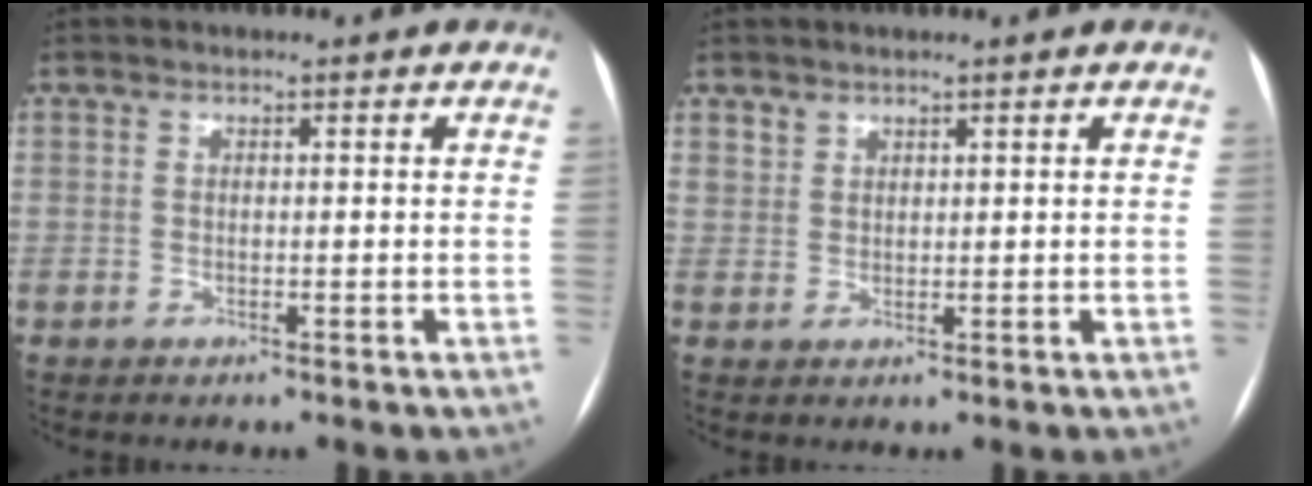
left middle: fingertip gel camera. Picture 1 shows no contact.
{"total": 1.5, "force": [1.2, 0.9, -0.1], "torque": [0.011, 0.001, 0.017]}